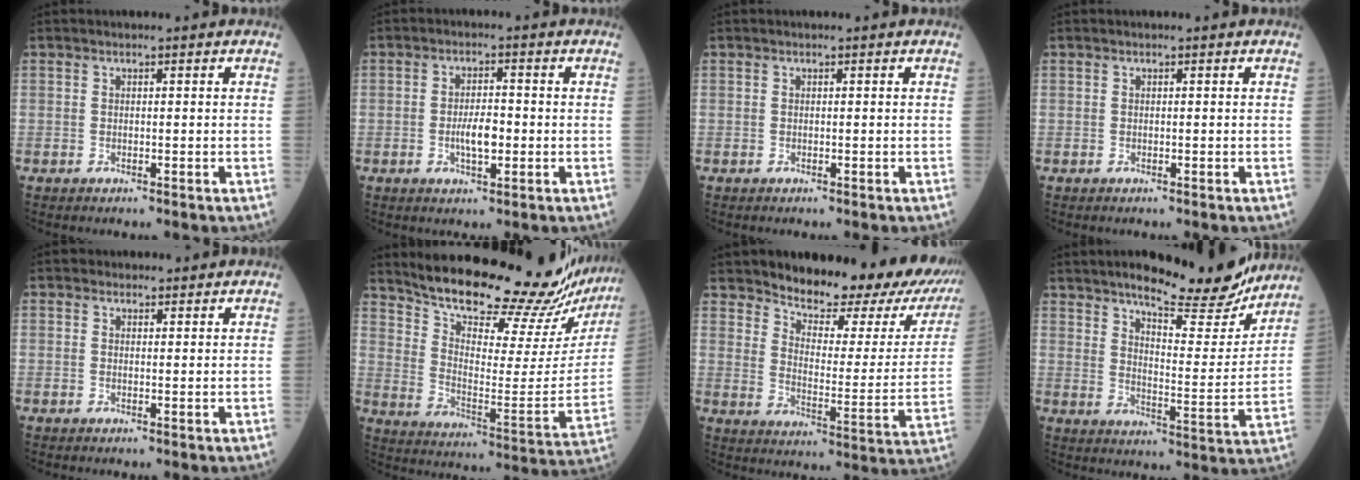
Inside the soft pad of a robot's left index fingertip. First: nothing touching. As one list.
[{"total": 4.1, "force": [-1.0, 1.5, 3.7], "torque": [-0.064, 0.000, -0.018]}, {"total": 0.0}, {"total": 0.0}, {"total": 1.3, "force": [1.0, 0.7, -0.1], "torque": [0.012, 0.003, 0.011]}, {"total": 26.4, "force": [24.2, 2.0, 10.2], "torque": [-0.159, -0.097, 0.327]}, {"total": 21.0, "force": [18.6, 4.7, 8.6], "torque": [-0.105, -0.067, 0.227]}, {"total": 16.2, "force": [14.1, 2.7, 7.4], "torque": [-0.095, -0.025, 0.192]}]